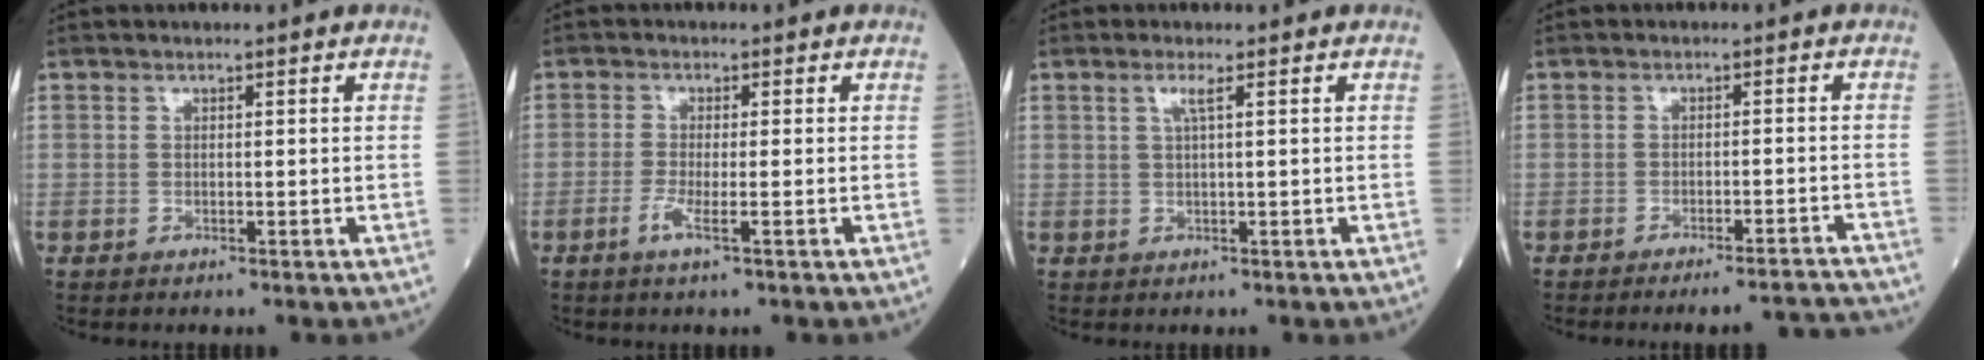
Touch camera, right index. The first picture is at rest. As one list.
[{"total": 2.8, "force": [-1.3, -0.1, 2.5], "torque": [-0.054, -0.006, -0.029]}, {"total": 1.7, "force": [0.8, -0.2, 1.5], "torque": [-0.038, 0.004, 0.016]}, {"total": 7.7, "force": [-7.6, -0.2, 1.5], "torque": [0.001, 0.005, -0.097]}]